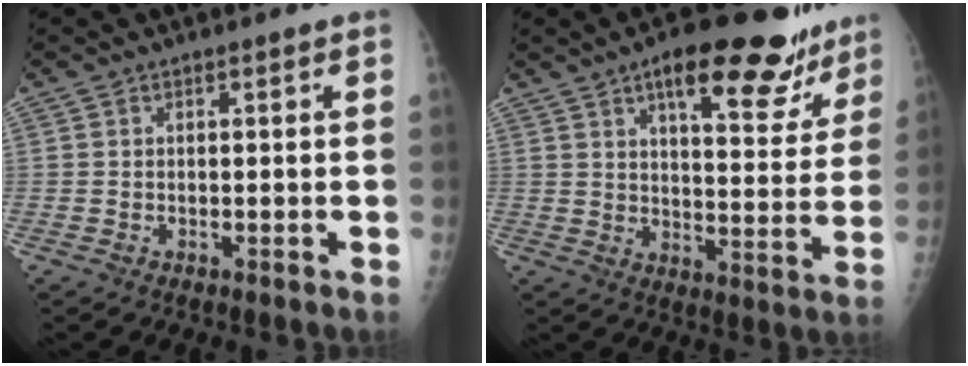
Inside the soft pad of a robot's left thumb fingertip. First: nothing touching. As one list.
[{"total": 18.5, "force": [12.1, 7.1, 12.1], "torque": [-0.114, -0.044, 0.166]}]